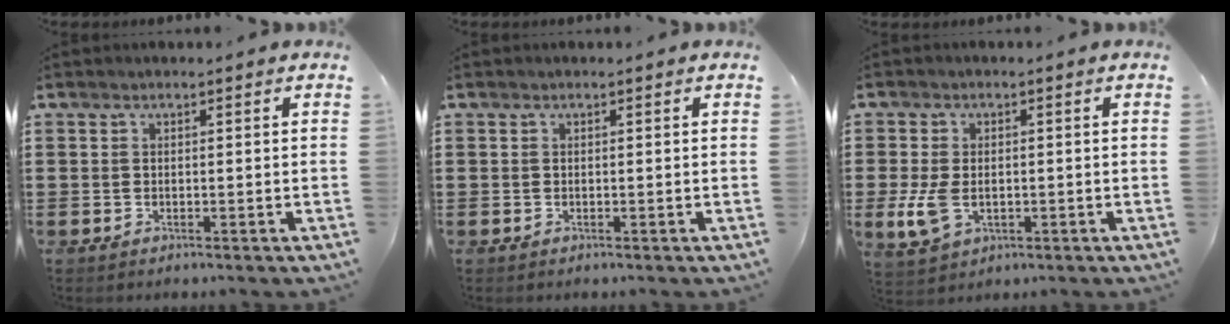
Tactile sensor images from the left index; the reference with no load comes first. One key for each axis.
{"total": 0.0}
{"total": 5.2, "fx": -0.9, "fy": 3.2, "fz": 4.0, "tx": -0.098, "ty": -0.003, "tz": -0.019}